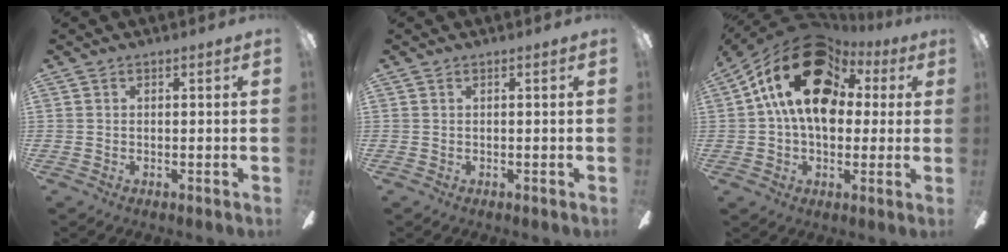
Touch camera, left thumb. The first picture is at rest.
{"total": 0.0}
{"total": 20.5, "force": [7.1, 13.5, 13.7], "torque": [-0.242, -0.014, 0.126]}